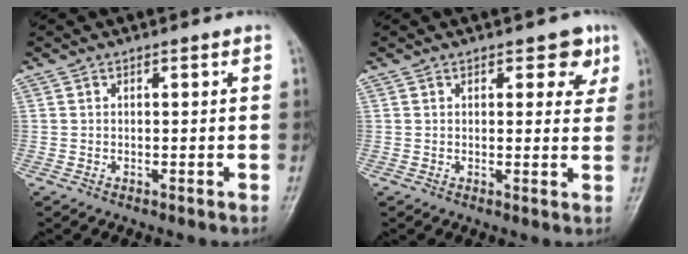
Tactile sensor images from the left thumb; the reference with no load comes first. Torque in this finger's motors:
{"motor_torque": [-0.09, 0.06, -0.10, -0.30, 0.08]}